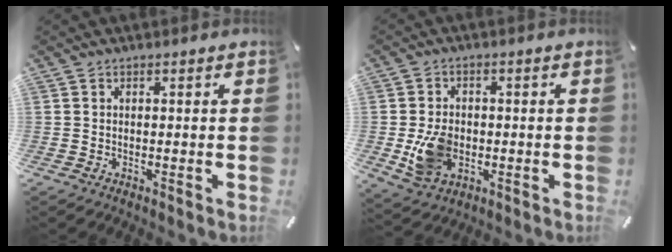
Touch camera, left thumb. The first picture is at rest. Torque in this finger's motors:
{"motor_torque": [-0.08, 1.43, 1.02, -0.08, 0.10]}